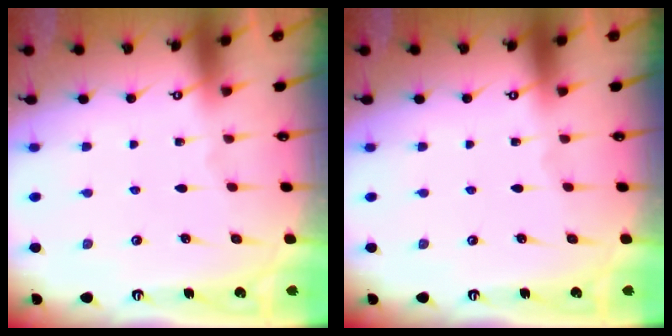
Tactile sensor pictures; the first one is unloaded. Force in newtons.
{"total": 0.0}